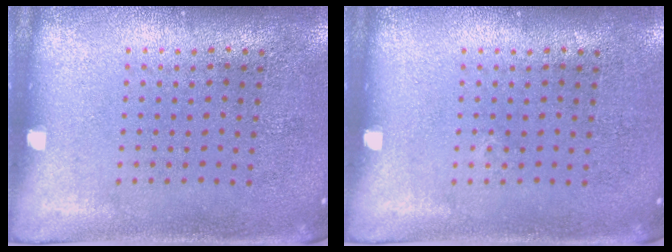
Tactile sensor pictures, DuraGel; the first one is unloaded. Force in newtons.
{"total": 0.0}